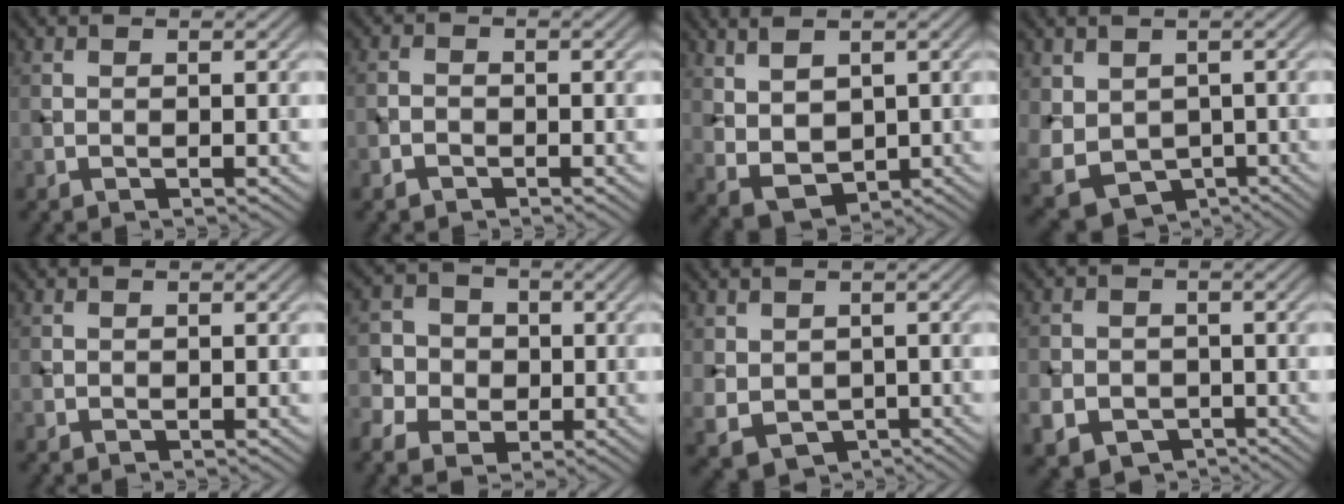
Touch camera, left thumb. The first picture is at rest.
{"total": 1.8, "force": [-1.4, 1.0, 0.3], "torque": [-0.003, 0.000, -0.033]}
{"total": 5.2, "force": [1.5, 3.2, 3.9], "torque": [-0.093, -0.005, 0.039]}
{"total": 6.7, "force": [0.4, 5.9, 3.2], "torque": [-0.100, -0.033, 0.019]}
{"total": 0.6, "force": [-0.4, 0.5, 0.0], "torque": [0.004, -0.004, -0.009]}
{"total": 7.1, "force": [-2.2, 6.2, 2.5], "torque": [-0.067, -0.004, -0.062]}
{"total": 4.1, "force": [0.0, 3.7, 1.8], "torque": [-0.057, -0.024, 0.005]}
{"total": 6.7, "force": [-3.0, 5.7, 2.1], "torque": [-0.053, -0.020, -0.064]}